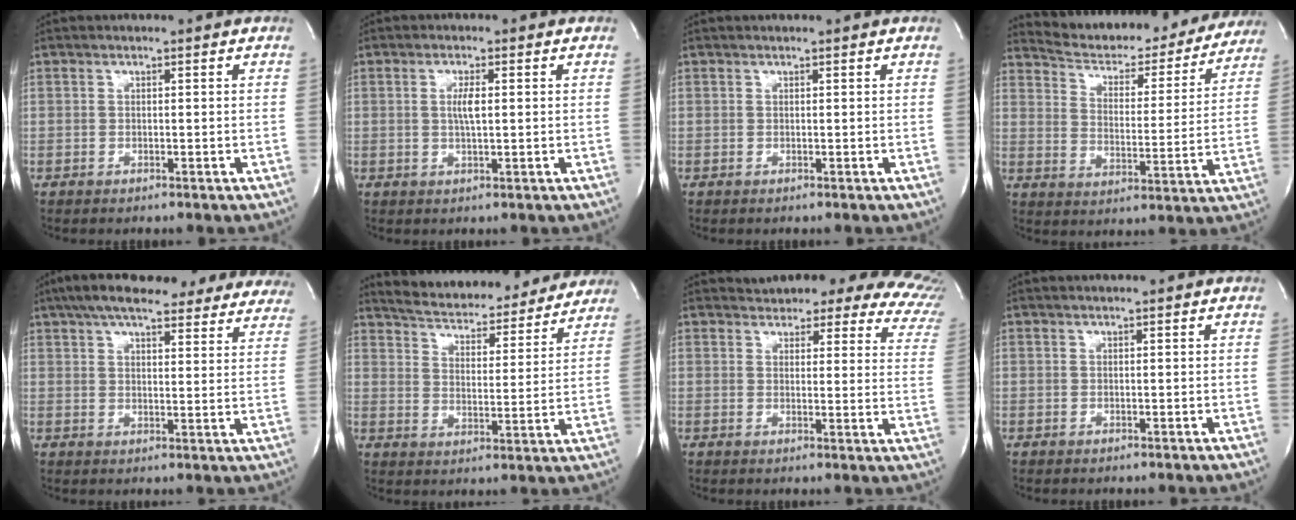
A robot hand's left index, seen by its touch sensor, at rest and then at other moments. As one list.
[{"total": 2.6, "force": [0.3, 0.3, 2.6], "torque": [-0.052, -0.002, 0.007]}, {"total": 0.7, "force": [0.7, 0.0, 0.3], "torque": [-0.005, 0.007, 0.010]}, {"total": 22.4, "force": [20.7, 5.7, 6.2], "torque": [-0.090, -0.027, 0.272]}, {"total": 26.5, "force": [22.1, 6.6, 13.0], "torque": [-0.206, 0.017, 0.268]}, {"total": 20.9, "force": [19.3, 5.2, 6.2], "torque": [-0.098, -0.005, 0.260]}, {"total": 19.5, "force": [17.4, 5.6, 6.7], "torque": [-0.088, -0.055, 0.178]}, {"total": 2.4, "force": [2.1, 0.0, 1.1], "torque": [-0.014, 0.019, 0.028]}]